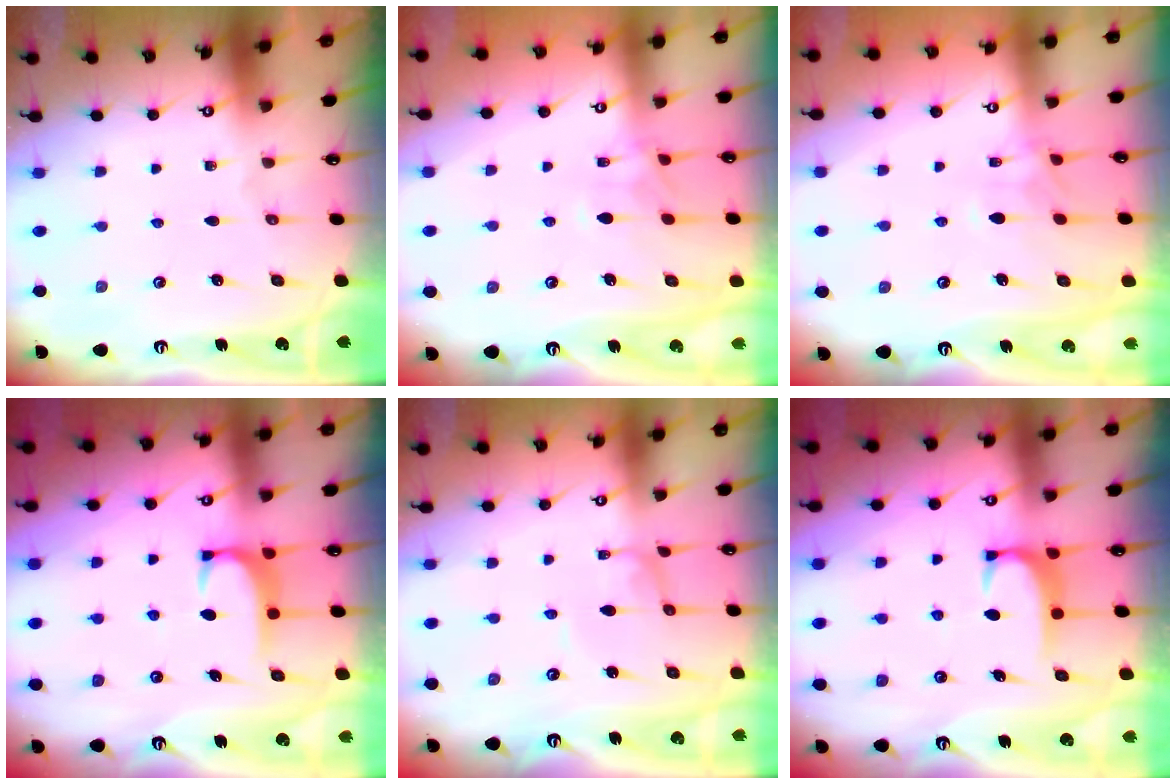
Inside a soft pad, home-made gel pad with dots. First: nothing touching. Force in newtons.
{"total": 1.1, "press": 0.4, "slide": 1.0}
{"total": 1.1, "press": 0.4, "slide": 1.0}
{"total": 1.6, "press": 1.6, "slide": 0.5}
{"total": 1.5, "press": 1.4, "slide": 0.1}
{"total": 1.8, "press": 1.7, "slide": 0.5}